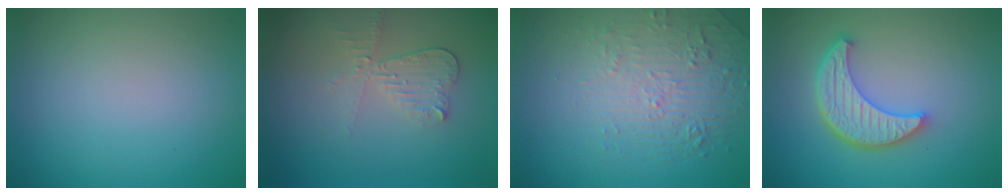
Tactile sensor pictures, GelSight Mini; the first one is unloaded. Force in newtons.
{"total": 2.5, "press": 2.3, "slide": 0.9}
{"total": 2.1, "press": 1.5, "slide": 1.5}
{"total": 5.4, "press": 4.3, "slide": 3.2}